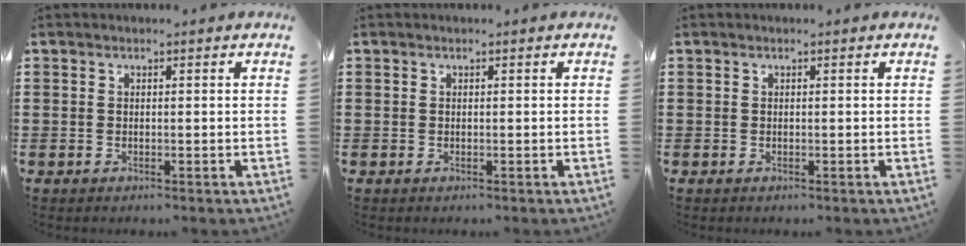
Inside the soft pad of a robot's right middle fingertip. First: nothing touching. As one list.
[{"total": 0.0}, {"total": 0.0}]